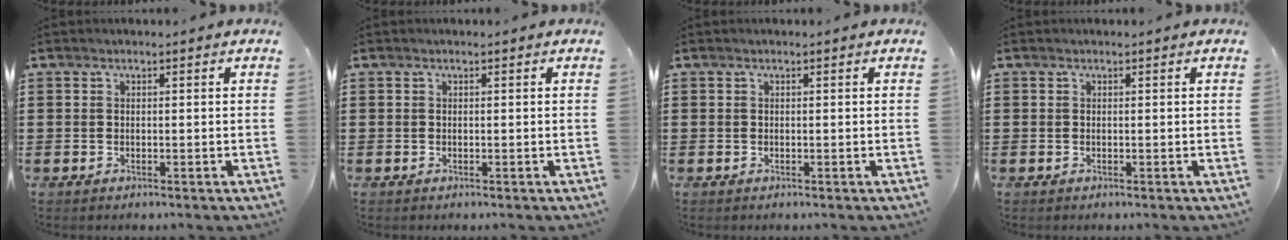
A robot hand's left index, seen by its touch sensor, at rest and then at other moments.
{"total": 0.0}
{"total": 0.0}
{"total": 0.0}